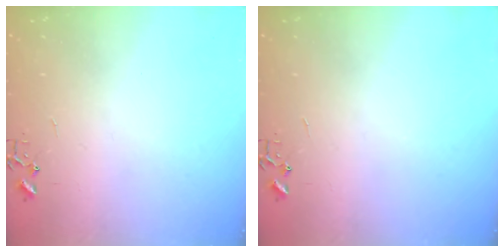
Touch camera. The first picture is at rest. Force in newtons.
{"total": 0.0}